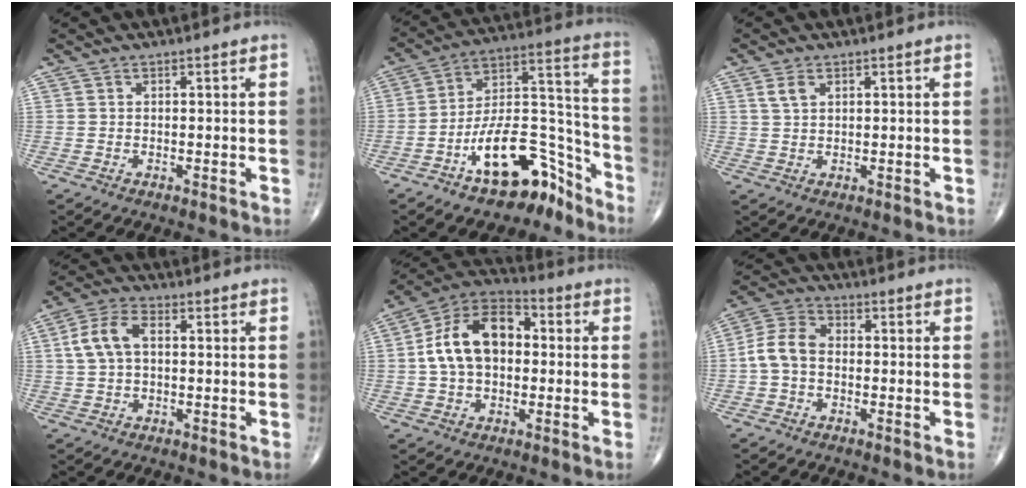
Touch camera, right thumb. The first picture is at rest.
{"total": 16.7, "force": [-10.6, 7.6, 10.3], "torque": [-0.129, 0.113, -0.178]}
{"total": 2.7, "force": [1.3, 1.6, 1.7], "torque": [-0.032, 0.001, 0.029]}
{"total": 7.4, "force": [1.0, 4.4, 5.9], "torque": [-0.123, 0.021, 0.017]}
{"total": 15.1, "force": [1.0, 9.9, 11.4], "torque": [-0.186, 0.033, 0.005]}
{"total": 7.0, "force": [-0.9, 5.0, 4.8], "torque": [-0.091, 0.024, -0.030]}